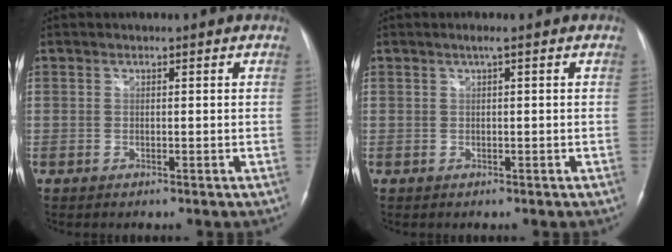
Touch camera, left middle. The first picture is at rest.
{"total": 0.9, "force": [0.4, -0.1, 0.8], "torque": [-0.017, 0.004, 0.006]}